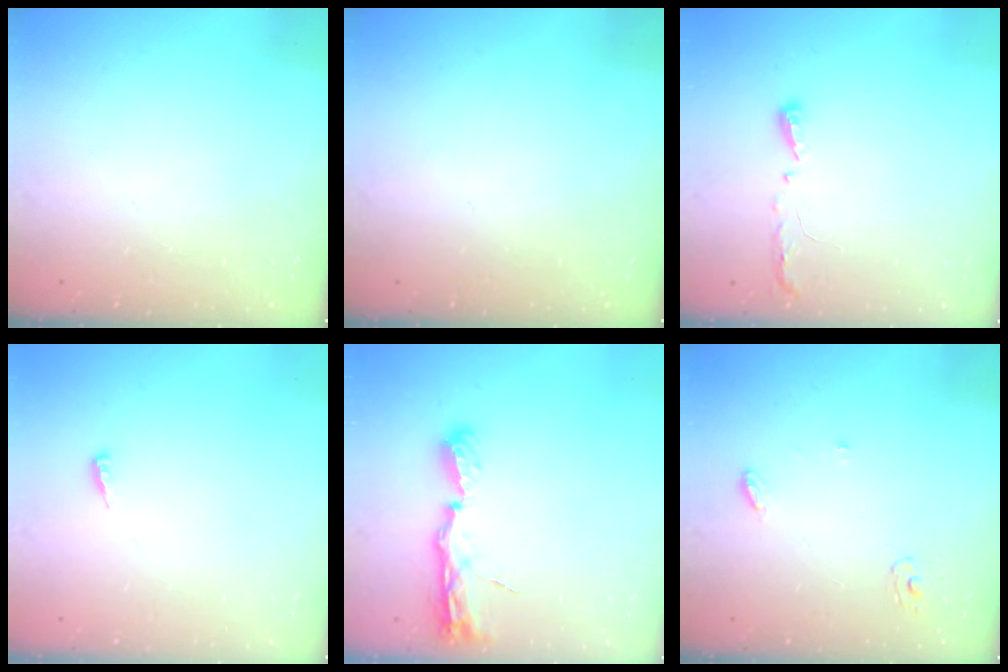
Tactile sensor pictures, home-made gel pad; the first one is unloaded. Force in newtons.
{"total": 0.0}
{"total": 4.1, "press": 4.0, "slide": 0.6}
{"total": 3.9, "press": 3.6, "slide": 1.5}
{"total": 8.0, "press": 8.0, "slide": 0.8}
{"total": 4.9, "press": 4.9, "slide": 0.3}